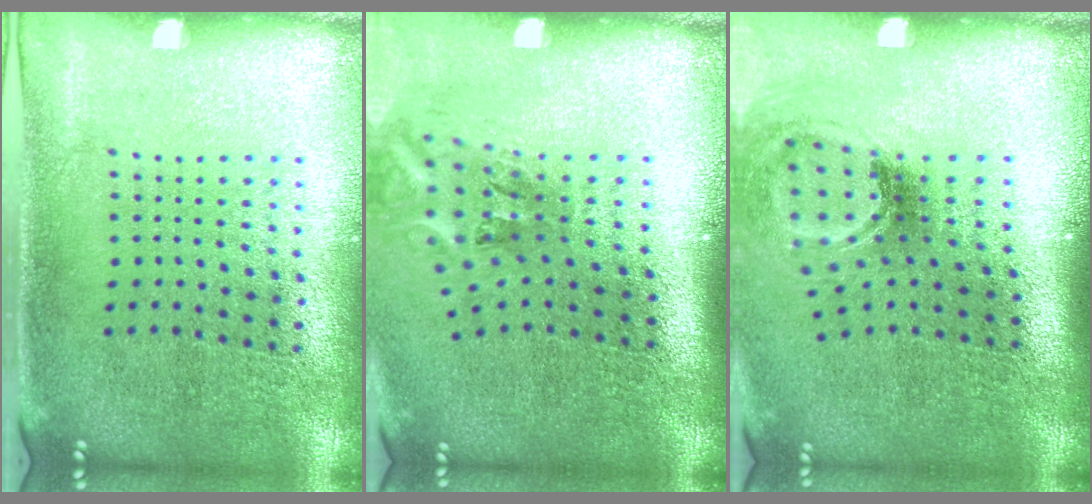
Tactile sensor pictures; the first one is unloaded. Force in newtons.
{"total": 2.3, "press": 1.4, "slide": 1.8}
{"total": 2.0, "press": 1.3, "slide": 1.6}